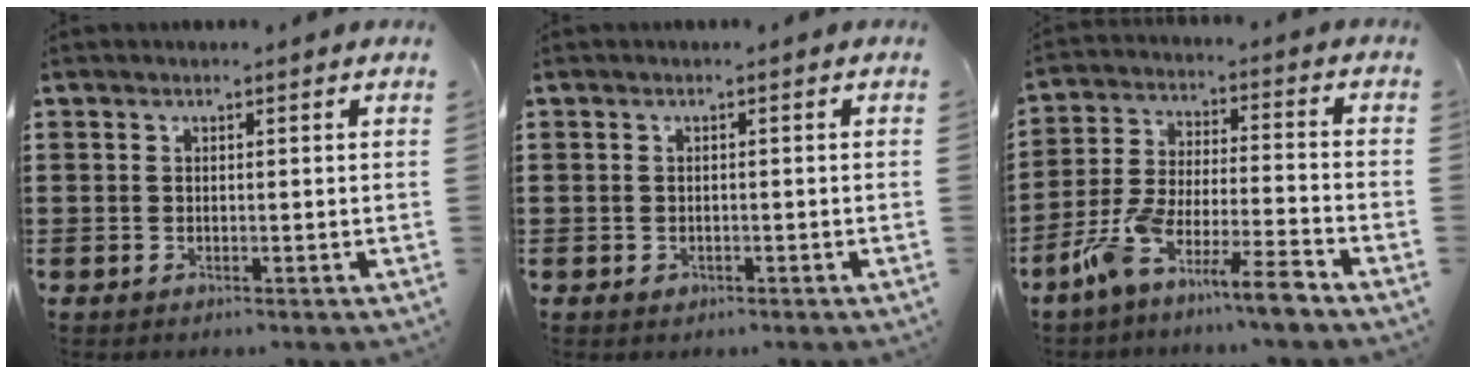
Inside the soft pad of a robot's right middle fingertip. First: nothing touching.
{"total": 0.6, "force": [-0.2, 0.4, 0.3], "torque": [-0.009, -0.002, -0.004]}
{"total": 9.8, "force": [-8.1, 0.7, 5.4], "torque": [-0.121, 0.006, -0.165]}